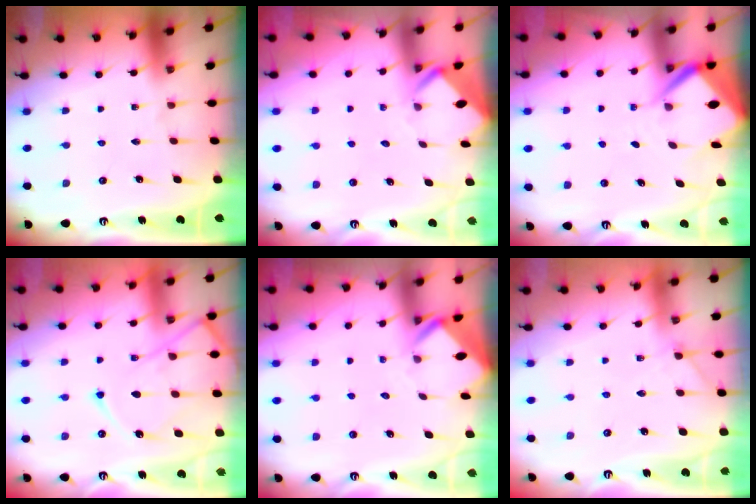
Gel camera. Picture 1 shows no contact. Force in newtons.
{"total": 3.6, "press": 3.6, "slide": 0.3}
{"total": 6.0, "press": 6.0, "slide": 0.6}
{"total": 12.8, "press": 12.8, "slide": 1.3}
{"total": 2.5, "press": 2.5, "slide": 0.1}
{"total": 4.2, "press": 4.2, "slide": 0.6}